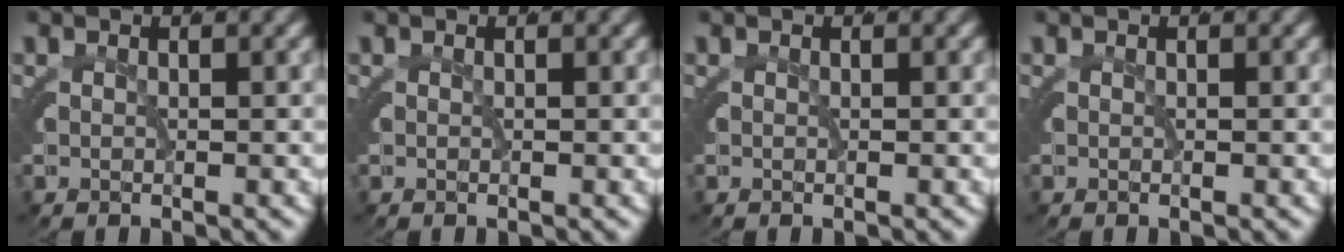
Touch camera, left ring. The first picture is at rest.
{"total": 0.0}
{"total": 0.0}
{"total": 0.0}